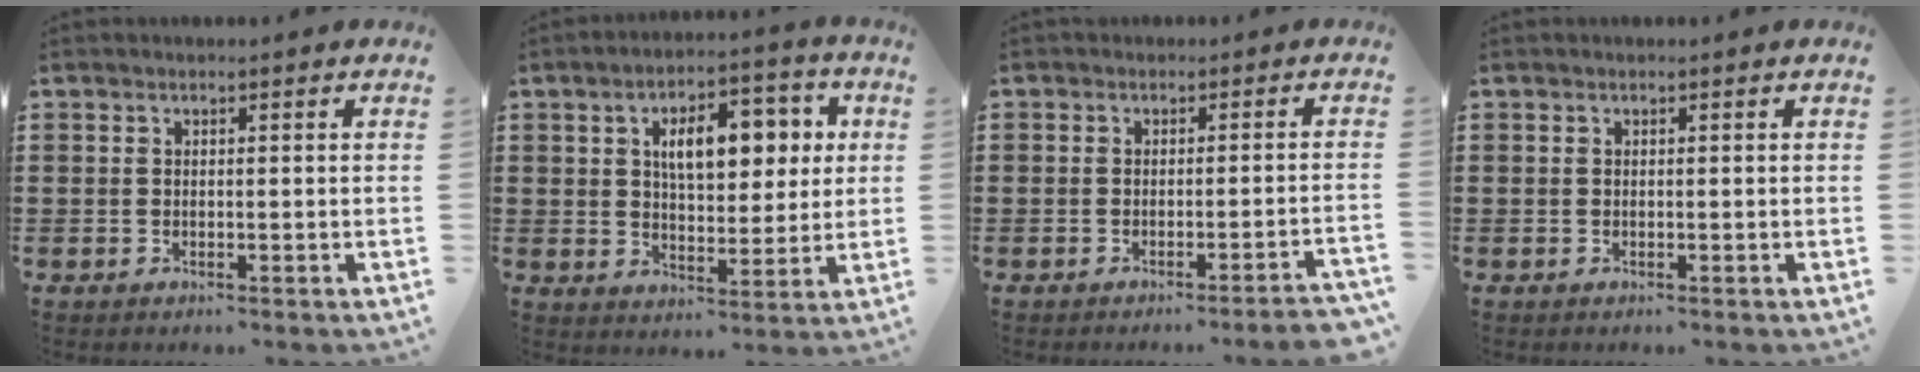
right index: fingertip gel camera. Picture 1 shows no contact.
{"total": 9.1, "force": [2.6, 4.7, 7.4], "torque": [-0.114, 0.000, 0.034]}
{"total": 1.7, "force": [-1.6, -0.2, 0.6], "torque": [-0.011, -0.002, -0.032]}
{"total": 0.0}